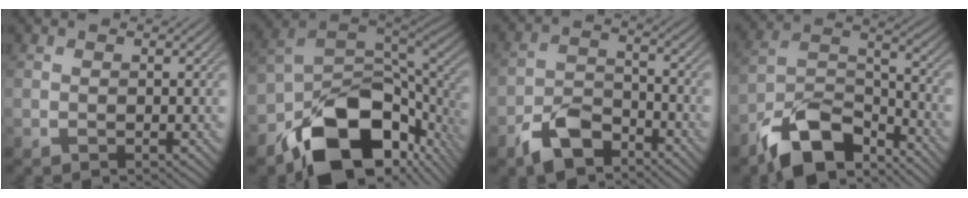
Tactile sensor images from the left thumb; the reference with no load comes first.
{"total": 17.5, "force": [-9.5, 9.8, 10.9], "torque": [-0.177, -0.041, -0.147]}
{"total": 6.8, "force": [-4.8, 3.3, 3.5], "torque": [-0.067, 0.001, -0.106]}
{"total": 12.5, "force": [-9.0, 5.4, 6.9], "torque": [-0.127, -0.004, -0.178]}